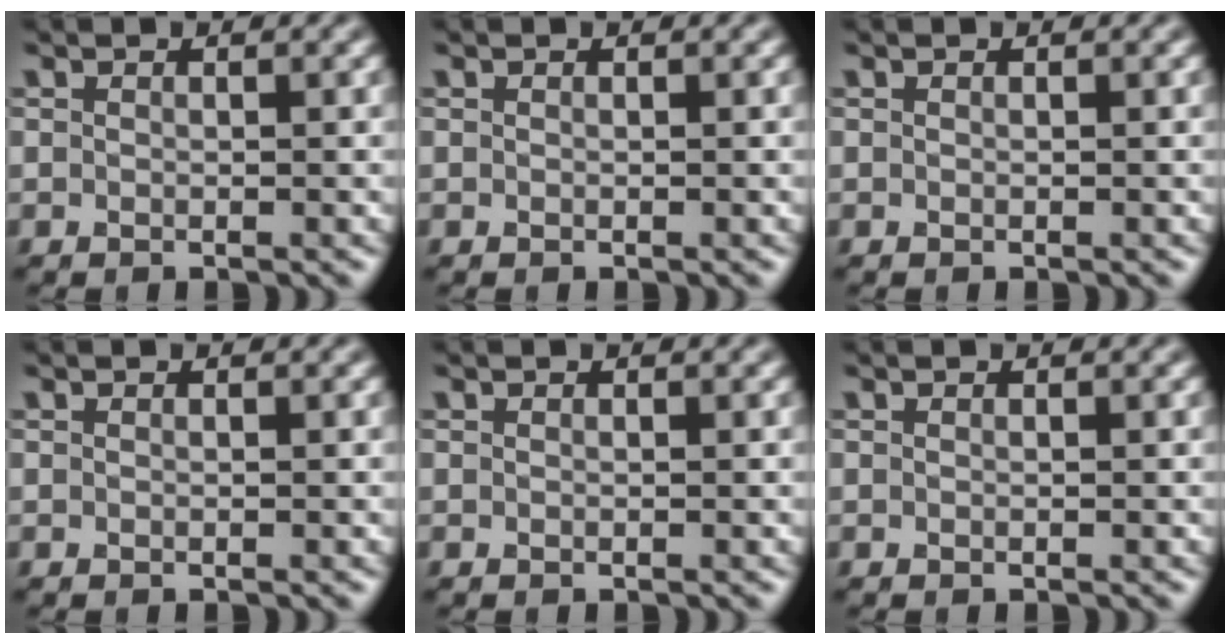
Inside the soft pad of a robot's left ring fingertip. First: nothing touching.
{"total": 0.0}
{"total": 0.0}
{"total": 0.0}
{"total": 0.0}
{"total": 0.0}